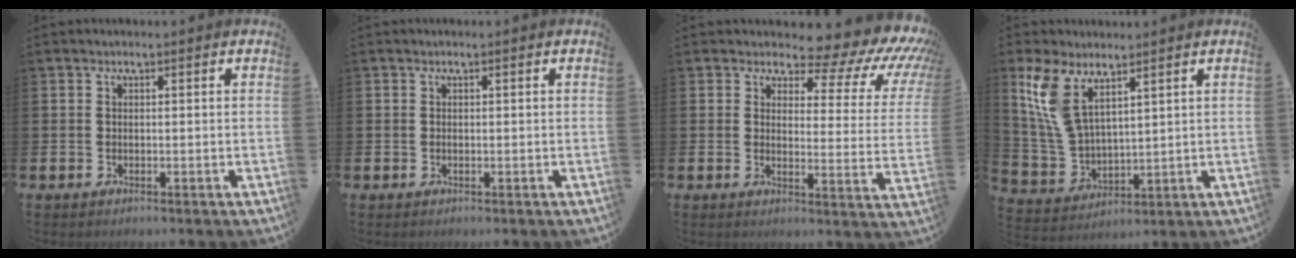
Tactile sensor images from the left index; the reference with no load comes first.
{"total": 0.0}
{"total": 6.7, "force": [5.2, 2.9, 3.1], "torque": [-0.038, -0.053, 0.076]}
{"total": 9.0, "force": [5.9, 3.9, 5.4], "torque": [-0.122, -0.012, 0.113]}